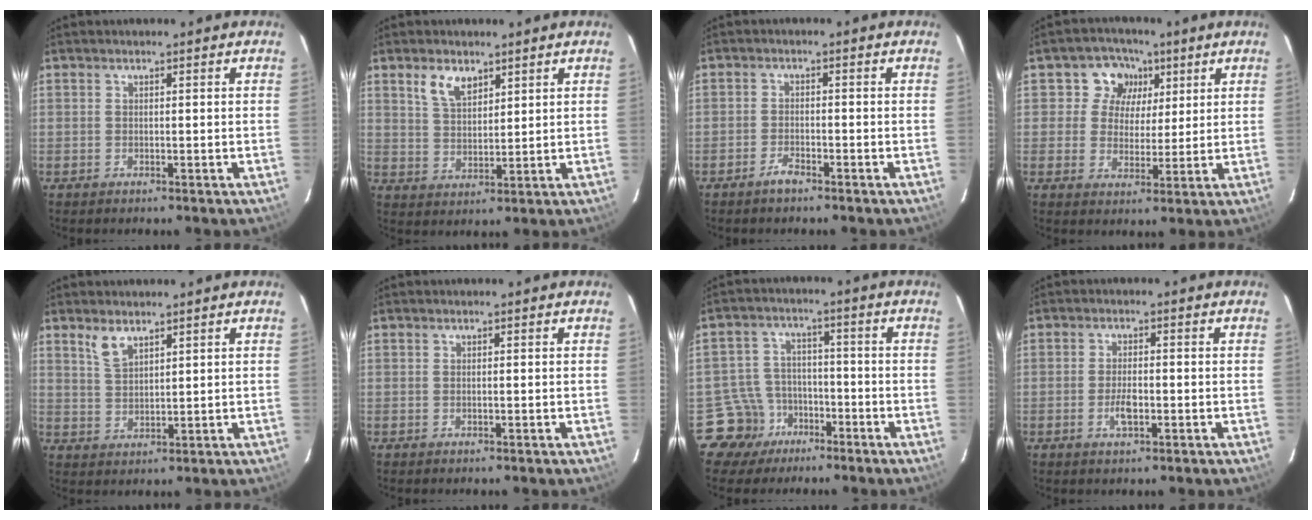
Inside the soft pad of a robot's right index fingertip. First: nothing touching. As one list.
[{"total": 5.7, "force": [3.6, 3.0, 3.3], "torque": [-0.062, 0.007, 0.071]}, {"total": 2.4, "force": [-2.1, 0.7, 1.1], "torque": [-0.032, 0.001, -0.040]}, {"total": 7.3, "force": [2.7, 6.7, 1.4], "torque": [-0.020, 0.006, 0.036]}, {"total": 3.9, "force": [2.9, 1.4, 2.2], "torque": [-0.044, 0.000, 0.059]}, {"total": 0.0}, {"total": 7.8, "force": [-4.8, 6.0, -0.5], "torque": [-0.011, 0.033, -0.081]}, {"total": 3.6, "force": [-1.3, 1.4, 3.0], "torque": [-0.061, -0.002, -0.022]}]